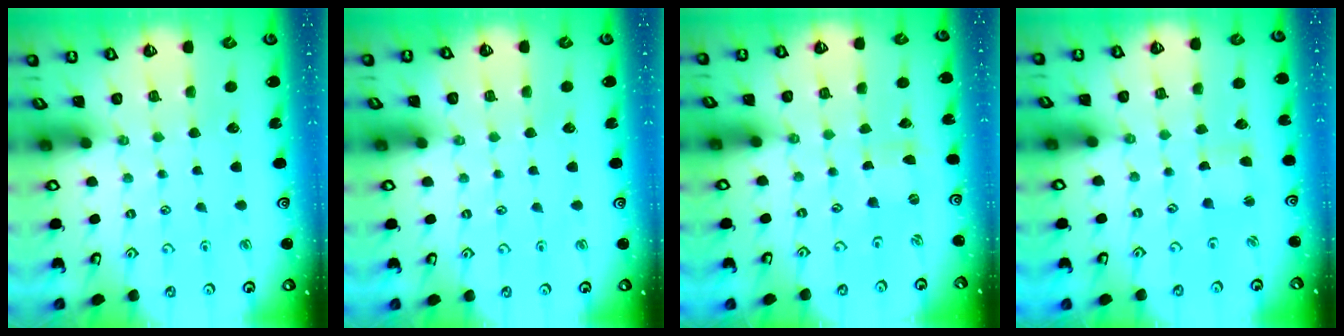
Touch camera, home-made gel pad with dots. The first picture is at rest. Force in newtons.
{"total": 0.0}
{"total": 0.0}
{"total": 1.7, "press": 1.7, "slide": 0.2}